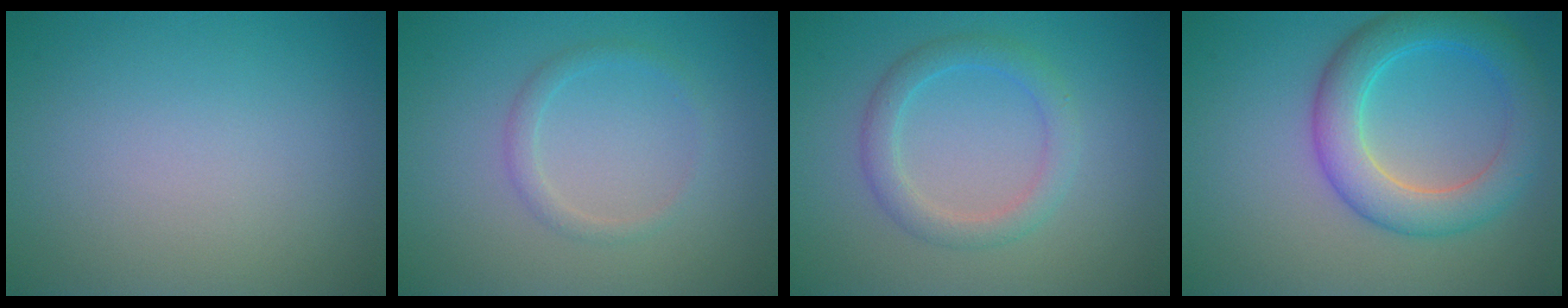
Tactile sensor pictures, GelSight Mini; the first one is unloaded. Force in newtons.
{"total": 1.4, "press": 1.4, "slide": 0.0}
{"total": 2.7, "press": 2.7, "slide": 0.1}
{"total": 5.7, "press": 5.7, "slide": 0.2}